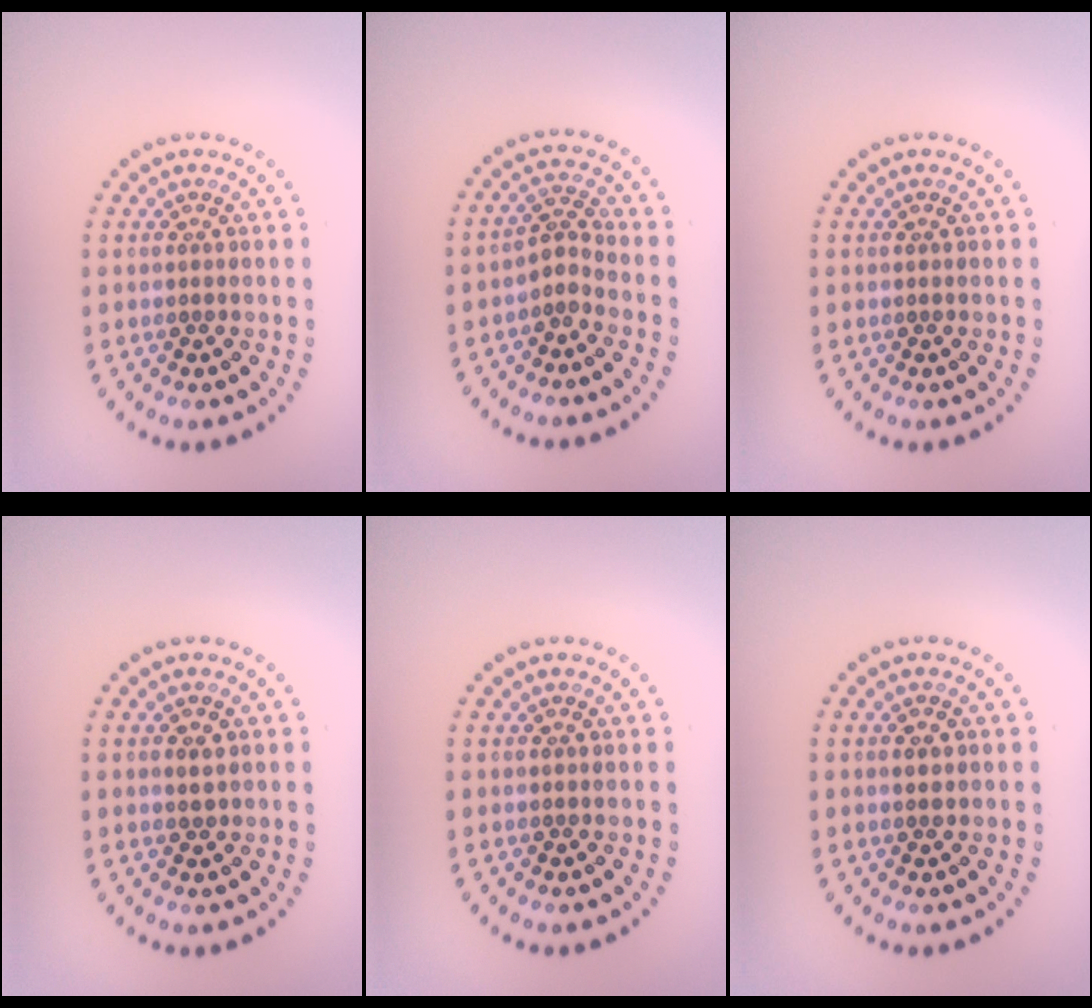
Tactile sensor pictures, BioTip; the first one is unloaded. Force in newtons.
{"total": 1.8, "press": 1.3, "slide": 1.3}
{"total": 0.0}
{"total": 1.1, "press": 1.1, "slide": 0.4}
{"total": 0.0}
{"total": 0.9, "press": 0.8, "slide": 0.3}